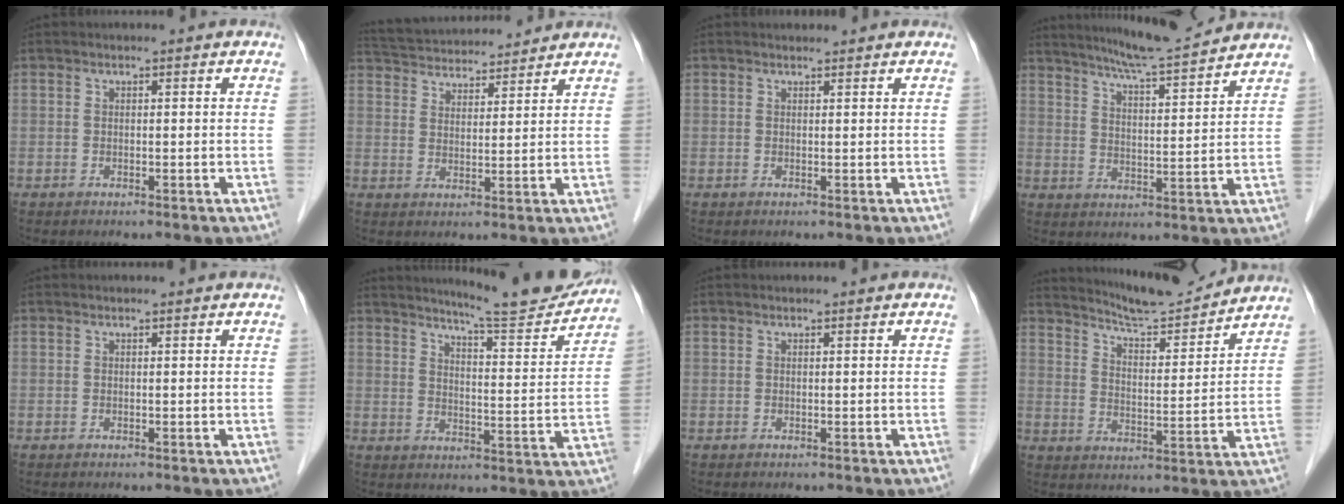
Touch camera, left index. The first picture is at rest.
{"total": 14.3, "force": [13.4, 2.6, 4.1], "torque": [-0.080, 0.042, 0.215]}
{"total": 1.8, "force": [1.8, 0.3, 0.2], "torque": [-0.012, 0.014, 0.026]}
{"total": 12.3, "force": [11.4, -0.1, 4.7], "torque": [-0.082, 0.006, 0.169]}
{"total": 1.0, "force": [0.9, 0.0, 0.3], "torque": [-0.008, 0.008, 0.013]}
{"total": 15.0, "force": [14.2, 0.2, 4.9], "torque": [-0.074, -0.040, 0.186]}
{"total": 0.7, "force": [0.7, 0.0, 0.3], "torque": [-0.006, 0.009, 0.012]}
{"total": 12.6, "force": [12.1, 0.1, 3.4], "torque": [-0.062, 0.000, 0.186]}